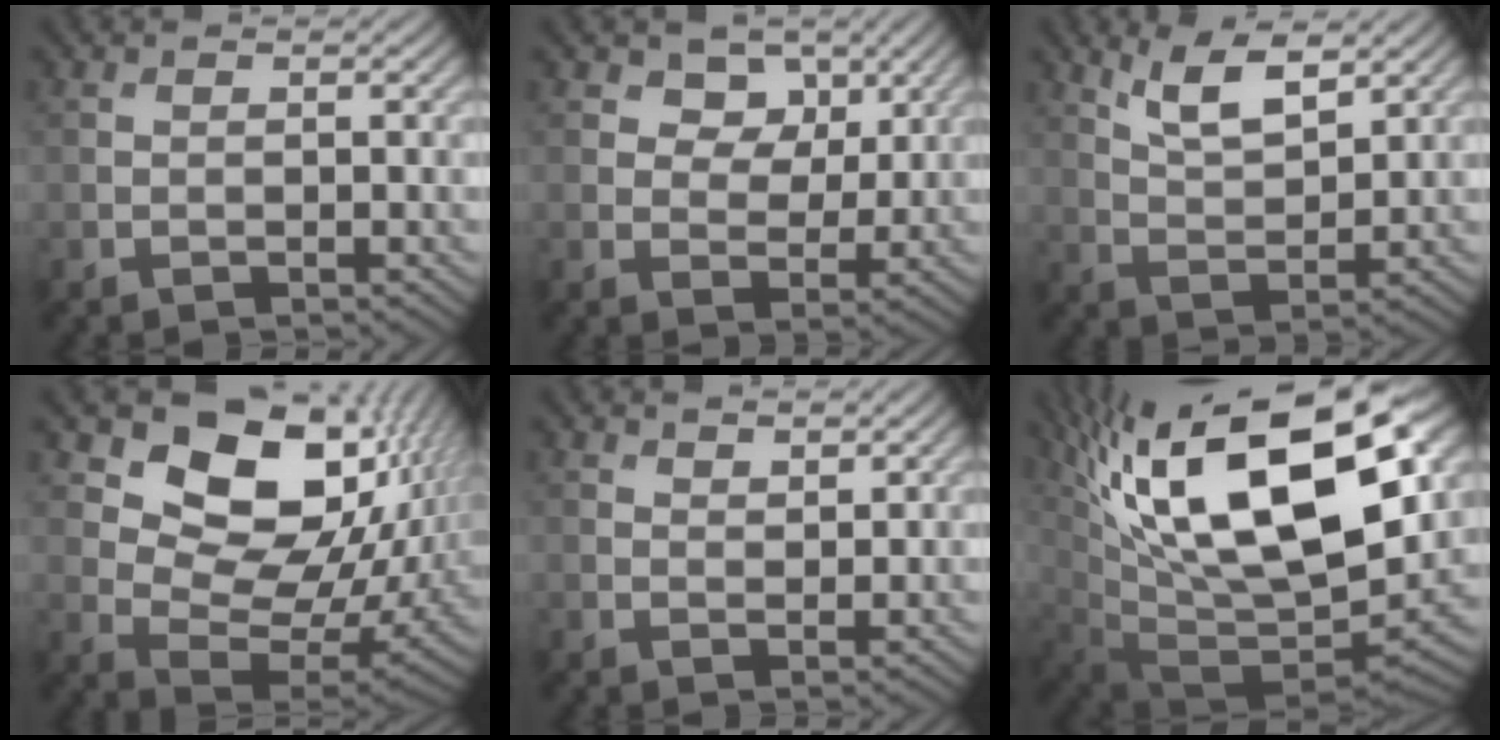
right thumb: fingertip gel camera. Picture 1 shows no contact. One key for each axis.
{"total": 5.4, "fx": 2.8, "fy": 3.8, "fz": 2.5, "tx": -0.037, "ty": -0.021, "tz": 0.043}
{"total": 6.0, "fx": 3.9, "fy": 1.9, "fz": 4.2, "tx": -0.091, "ty": -0.003, "tz": 0.082}
{"total": 14.4, "fx": 6.1, "fy": 9.6, "fz": 8.8, "tx": -0.131, "ty": 0.001, "tz": 0.111}
{"total": 1.6, "fx": 1.4, "fy": 0.6, "fz": 0.5, "tx": -0.012, "ty": -0.003, "tz": 0.031}
{"total": 20.7, "fx": 8.6, "fy": 10.2, "fz": 15.8, "tx": -0.289, "ty": 0.014, "tz": 0.157}